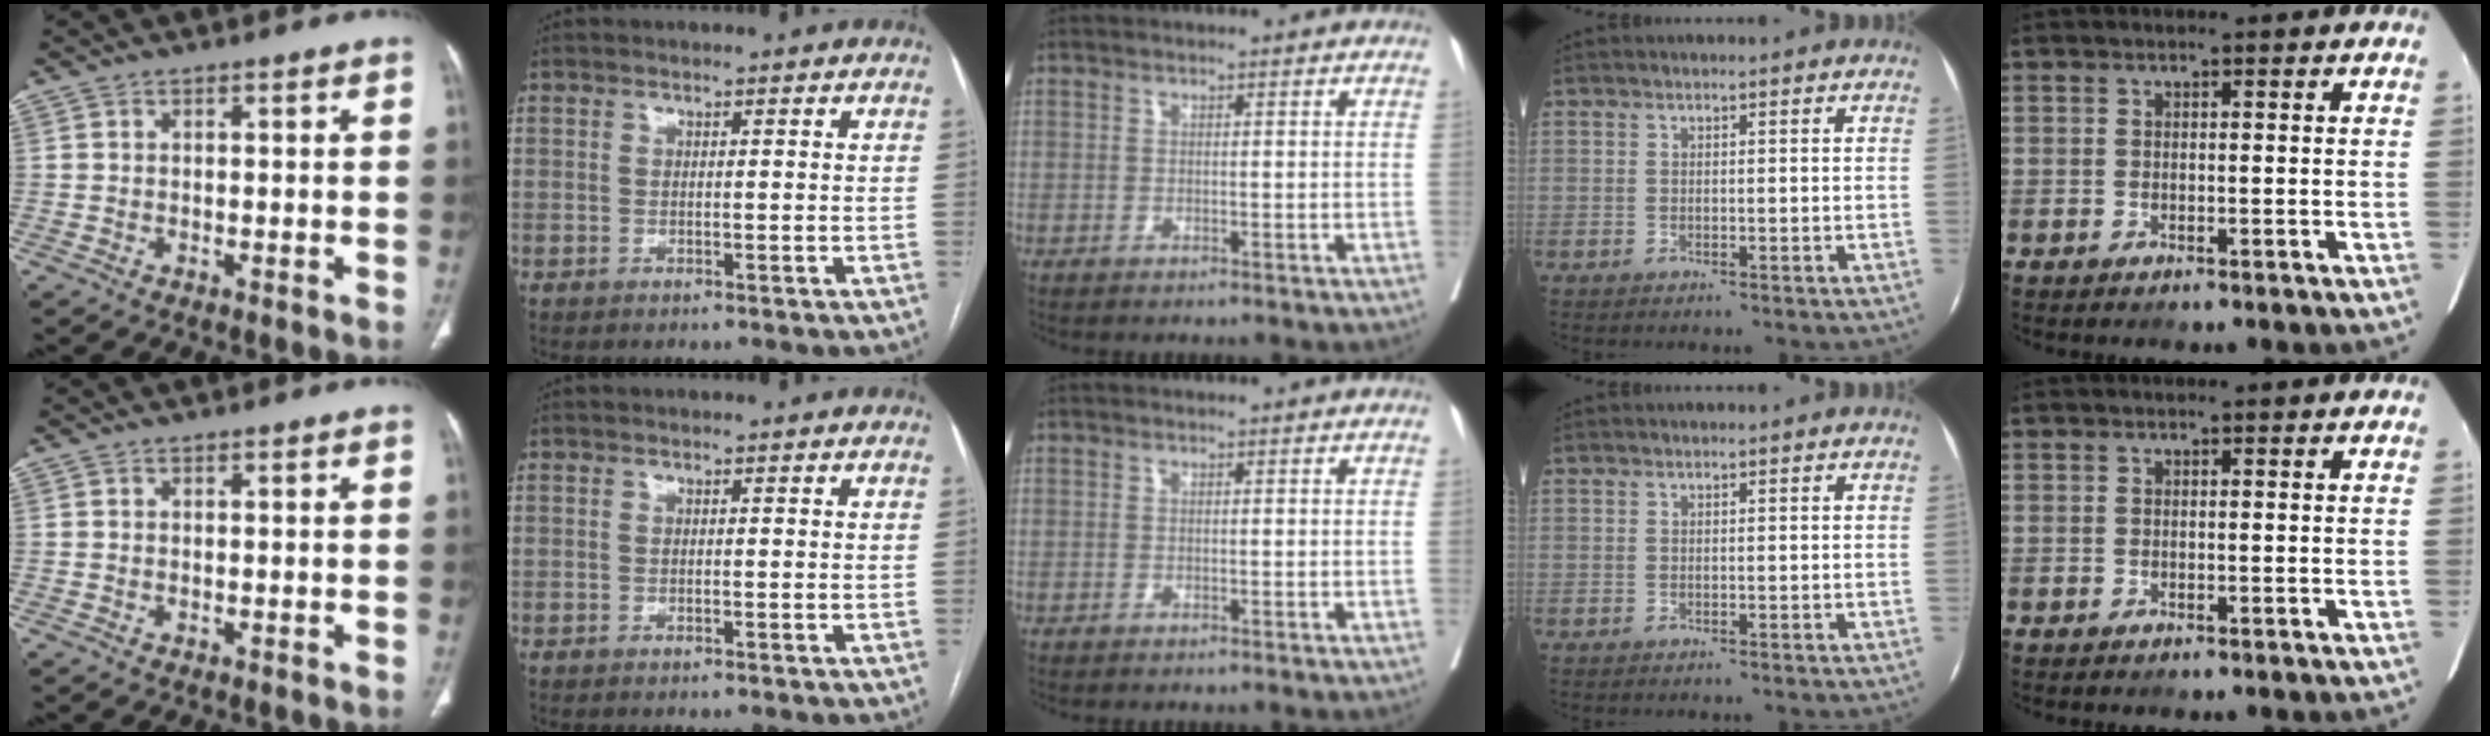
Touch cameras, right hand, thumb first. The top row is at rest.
{}